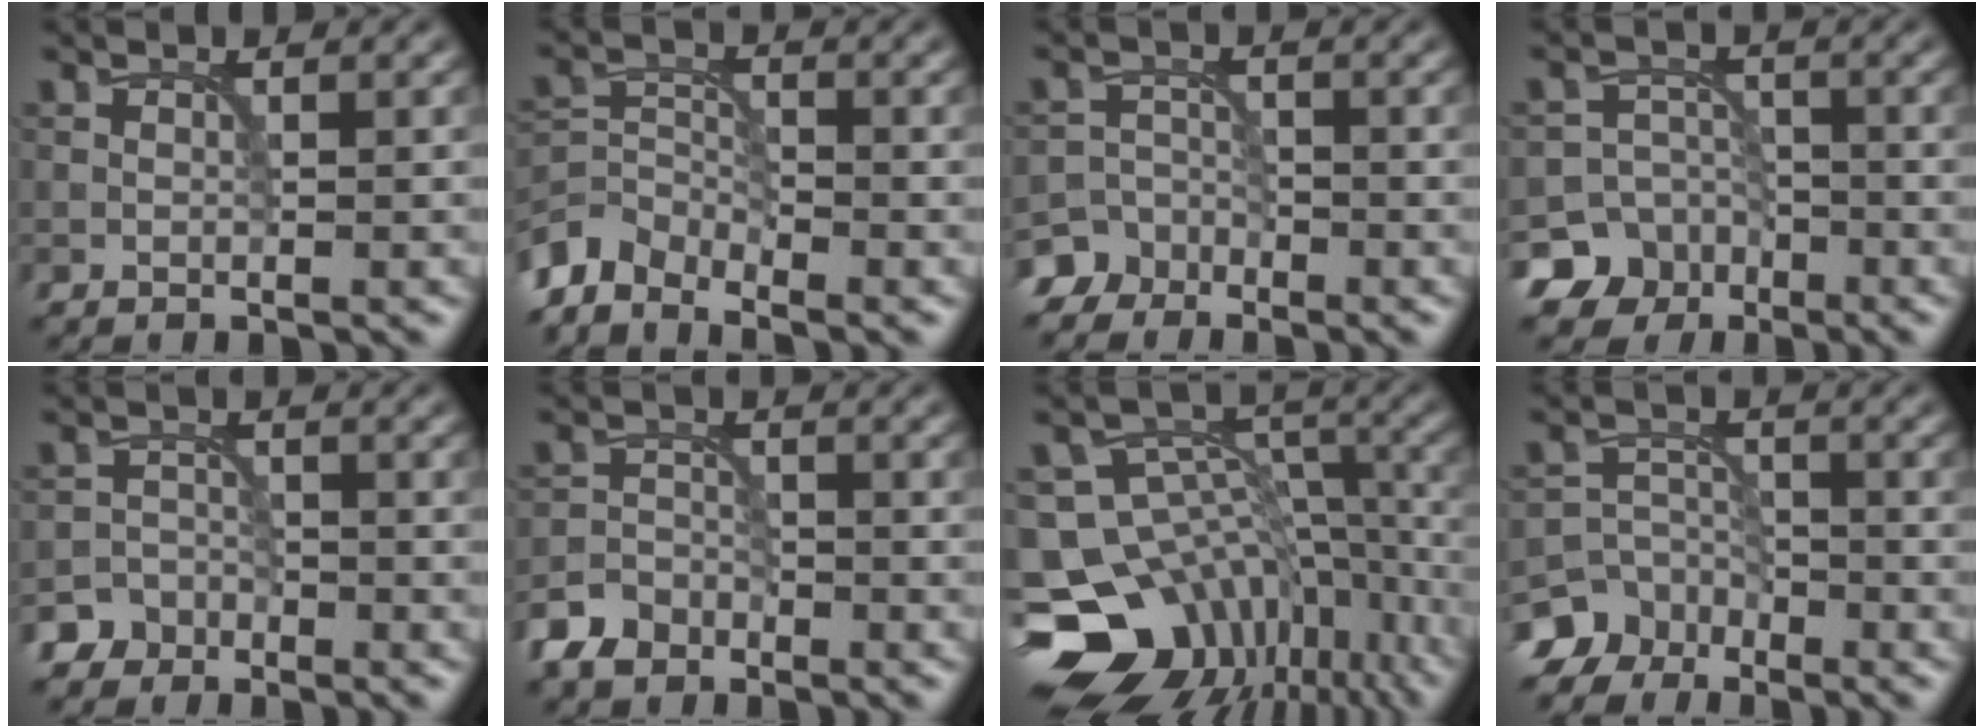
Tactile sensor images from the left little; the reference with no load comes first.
{"total": 4.3, "force": [-3.8, 1.6, 1.1], "torque": [-0.021, -0.006, -0.087]}
{"total": 4.7, "force": [-3.7, 2.8, 0.2], "torque": [0.018, -0.002, -0.067]}
{"total": 8.5, "force": [-5.1, 6.7, 0.9], "torque": [0.001, -0.026, -0.108]}
{"total": 3.4, "force": [-2.8, 2.0, 0.0], "torque": [0.020, 0.005, -0.047]}
{"total": 3.0, "force": [-2.3, 1.7, 0.8], "torque": [-0.016, 0.002, -0.054]}
{"total": 16.9, "force": [-10.4, 11.5, 6.8], "torque": [-0.130, -0.008, -0.144]}
{"total": 6.6, "force": [-5.1, 4.2, 0.9], "torque": [0.002, -0.009, -0.096]}